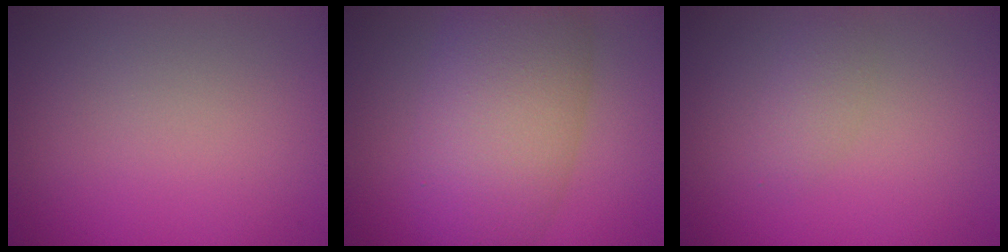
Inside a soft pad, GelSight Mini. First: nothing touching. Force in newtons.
{"total": 8.7, "press": 8.7, "slide": 0.1}
{"total": 1.5, "press": 1.5, "slide": 0.1}